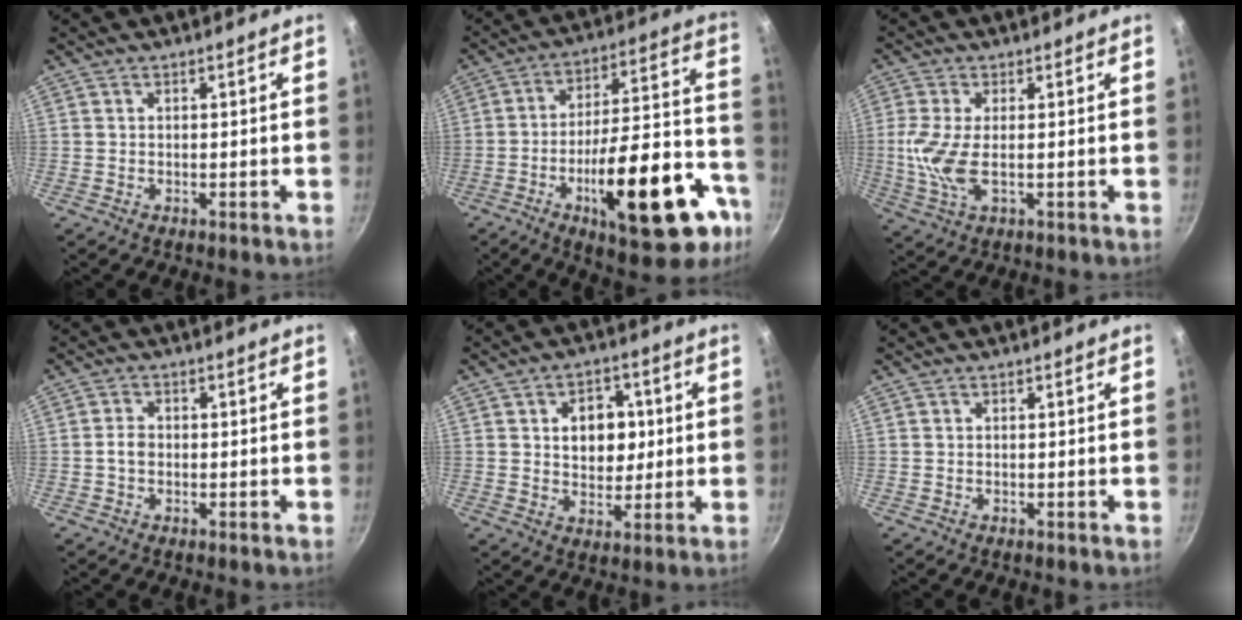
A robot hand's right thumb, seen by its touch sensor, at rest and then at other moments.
{"total": 26.0, "force": [-10.9, 9.7, 21.5], "torque": [-0.272, 0.055, -0.154]}
{"total": 7.3, "force": [-0.2, 2.9, 6.6], "torque": [-0.155, -0.004, -0.006]}
{"total": 2.3, "force": [-0.4, 1.7, 1.5], "torque": [-0.025, 0.010, -0.009]}
{"total": 9.2, "force": [1.7, 6.7, 6.0], "torque": [-0.046, -0.003, 0.026]}
{"total": 0.0}